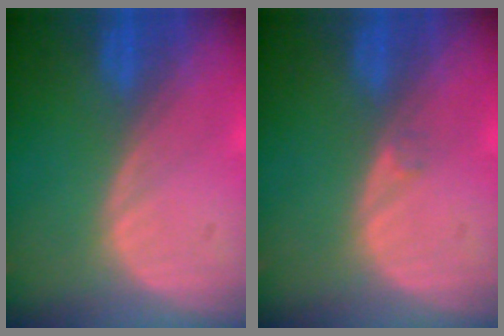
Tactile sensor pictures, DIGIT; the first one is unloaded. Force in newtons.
{"total": 0.5, "press": 0.5, "slide": 0.1}